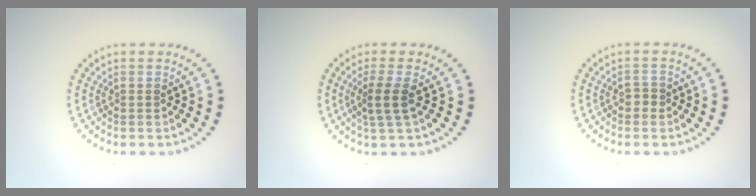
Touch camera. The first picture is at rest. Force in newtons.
{"total": 2.5, "press": 2.0, "slide": 1.5}
{"total": 1.0, "press": 1.0, "slide": 0.2}